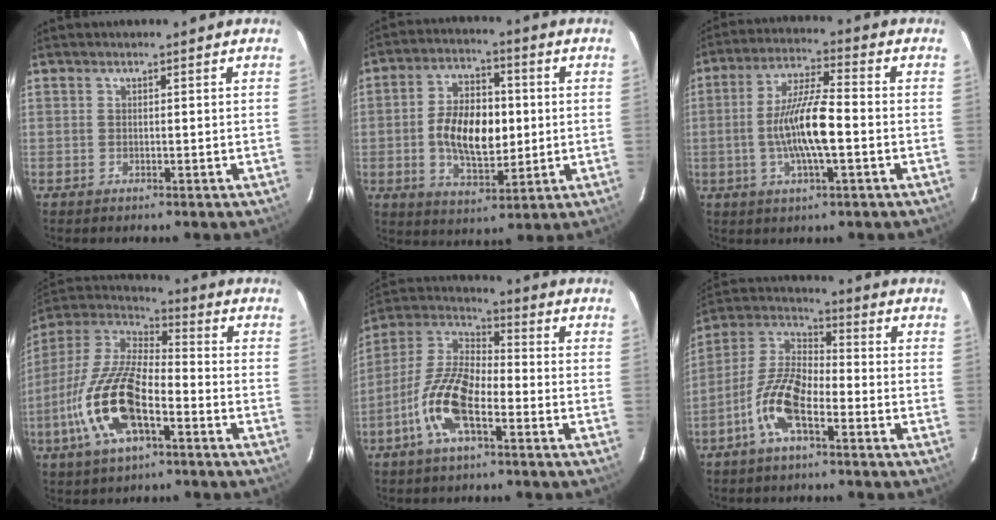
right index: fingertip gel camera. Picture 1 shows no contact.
{"total": 12.8, "force": [-0.5, 7.0, 10.7], "torque": [-0.197, 0.013, -0.003]}
{"total": 11.6, "force": [-2.2, 2.1, 11.1], "torque": [-0.217, 0.002, -0.042]}
{"total": 17.8, "force": [-7.0, 6.9, 14.8], "torque": [-0.315, -0.011, -0.140]}
{"total": 13.0, "force": [-5.5, 5.0, 10.7], "torque": [-0.228, 0.003, -0.113]}
{"total": 11.1, "force": [-5.4, 4.1, 8.8], "torque": [-0.194, 0.007, -0.110]}